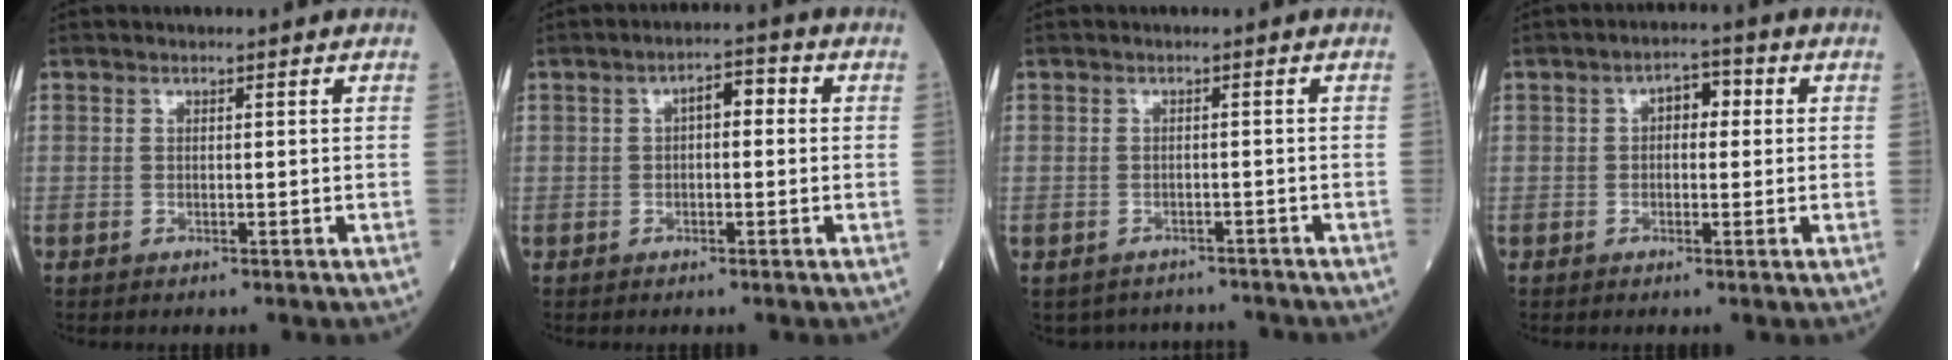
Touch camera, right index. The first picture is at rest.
{"total": 3.7, "force": [0.5, 1.6, 3.3], "torque": [-0.050, 0.022, 0.005]}
{"total": 5.4, "force": [-4.7, 2.6, -0.4], "torque": [0.010, 0.017, -0.058]}
{"total": 3.7, "force": [0.6, 2.0, 3.1], "torque": [-0.042, 0.021, 0.005]}